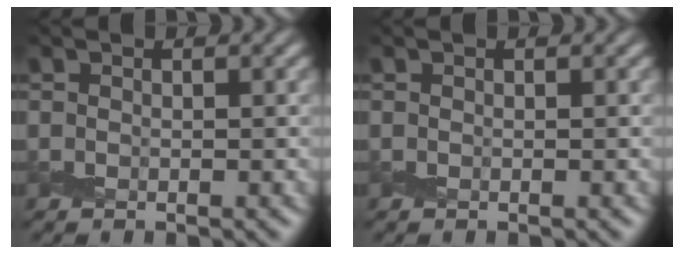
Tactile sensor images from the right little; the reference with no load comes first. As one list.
[{"total": 0.0}]